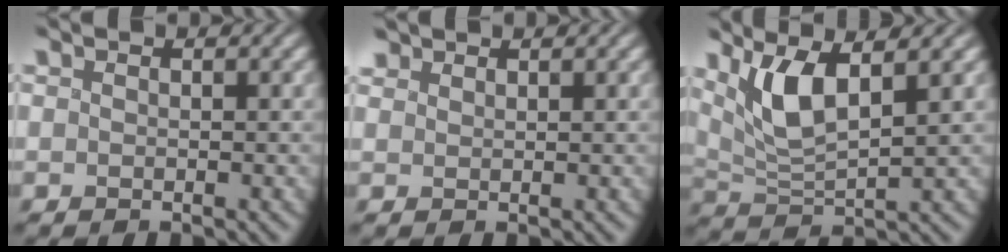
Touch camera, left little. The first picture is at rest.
{"total": 1.1, "force": [1.0, 0.5, 0.1], "torque": [-0.005, 0.004, 0.020]}
{"total": 4.6, "force": [2.0, 1.2, 4.0], "torque": [-0.091, -0.004, 0.041]}